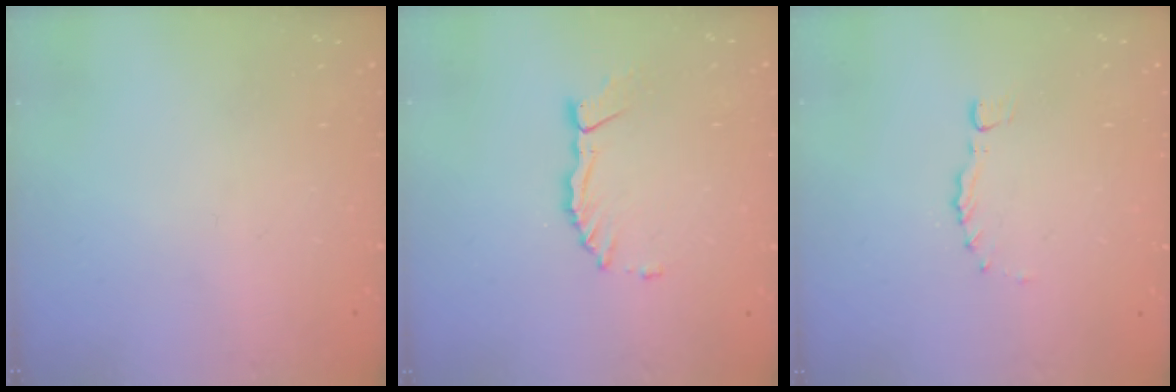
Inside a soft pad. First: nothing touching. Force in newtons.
{"total": 3.8, "press": 3.8, "slide": 0.3}
{"total": 0.0}